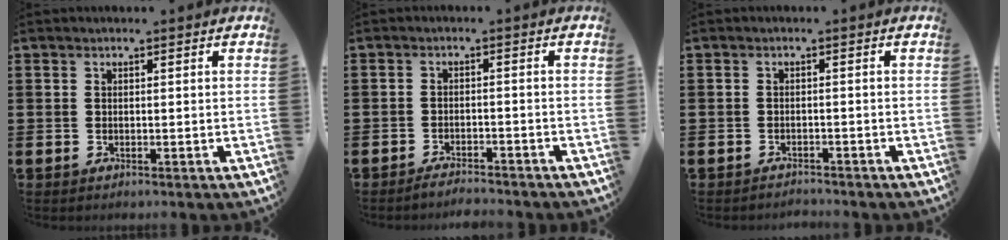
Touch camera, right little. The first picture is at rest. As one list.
[{"total": 2.0, "force": [-2.0, 0.0, 0.3], "torque": [-0.009, 0.004, -0.039]}, {"total": 1.2, "force": [-1.1, 0.0, -0.2], "torque": [0.000, 0.003, -0.025]}]